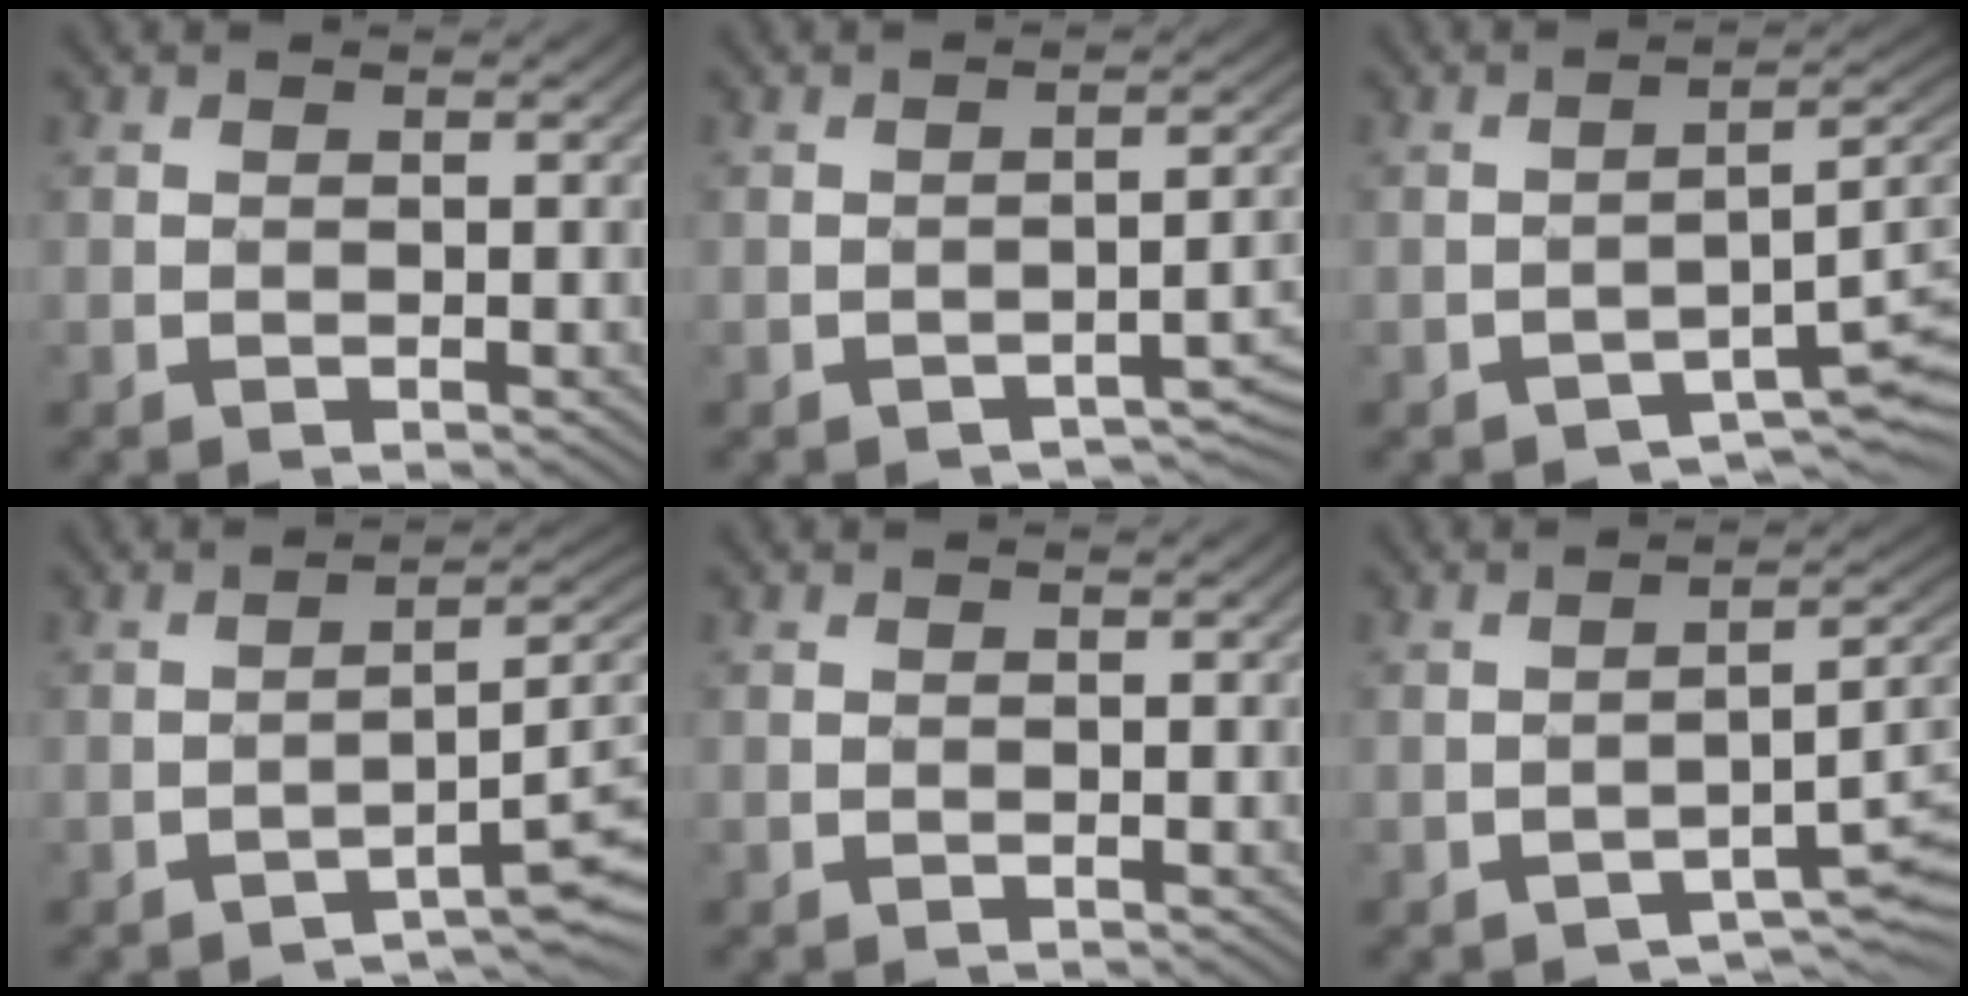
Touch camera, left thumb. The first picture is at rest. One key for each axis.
{"total": 3.7, "fx": -2.5, "fy": 0.9, "fz": 2.5, "tx": -0.033, "ty": 0.007, "tz": -0.032}
{"total": 5.4, "fx": -3.0, "fy": 1.6, "fz": 4.2, "tx": -0.052, "ty": 0.000, "tz": -0.045}
{"total": 5.8, "fx": -3.3, "fy": 1.4, "fz": 4.6, "tx": -0.054, "ty": 0.011, "tz": -0.050}
{"total": 0.0}
{"total": 4.9, "fx": -2.9, "fy": 1.5, "fz": 3.6, "tx": -0.044, "ty": 0.003, "tz": -0.043}